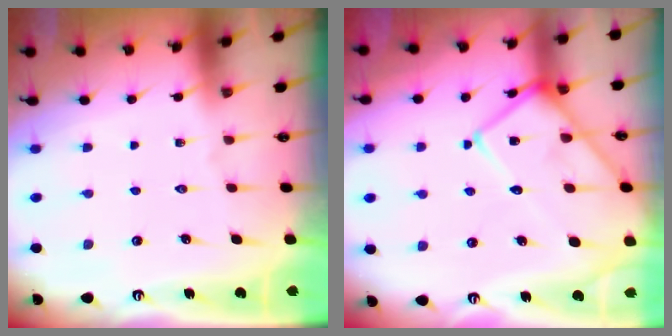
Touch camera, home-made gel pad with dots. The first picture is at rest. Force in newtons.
{"total": 14.7, "press": 14.6, "slide": 1.6}